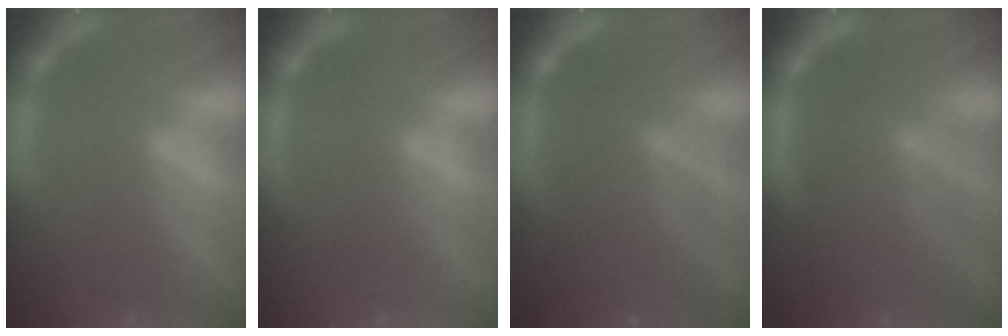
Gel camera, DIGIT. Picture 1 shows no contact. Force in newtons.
{"total": 1.0}
{"total": 7.0}
{"total": 8.0}